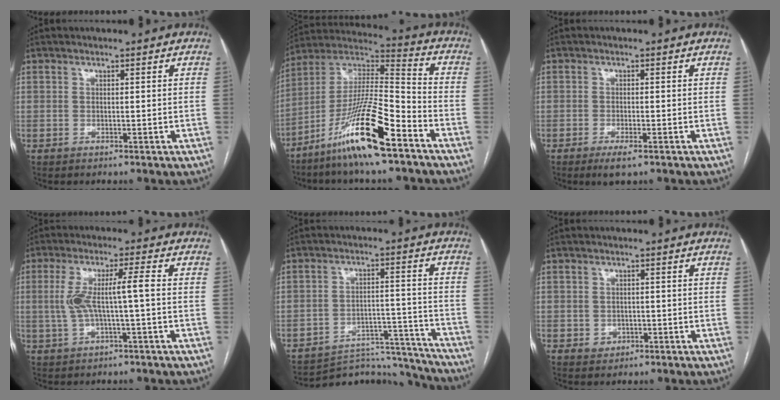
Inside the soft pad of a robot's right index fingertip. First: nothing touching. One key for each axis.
{"total": 16.7, "fx": -10.0, "fy": 1.0, "fz": 13.3, "tx": -0.262, "ty": -0.010, "tz": -0.182}
{"total": 3.0, "fx": -1.8, "fy": 0.5, "fz": 2.3, "tx": -0.043, "ty": -0.006, "tz": -0.027}
{"total": 6.4, "fx": -0.1, "fy": 0.3, "fz": 6.4, "tx": -0.134, "ty": 0.021, "tz": 0.003}
{"total": 14.2, "fx": -14.0, "fy": 2.4, "fz": -0.1, "tx": 0.021, "ty": 0.050, "tz": -0.190}
{"total": 2.3, "fx": -0.7, "fy": 2.2, "fz": 0.4, "tx": -0.003, "ty": 0.008, "tz": -0.002}